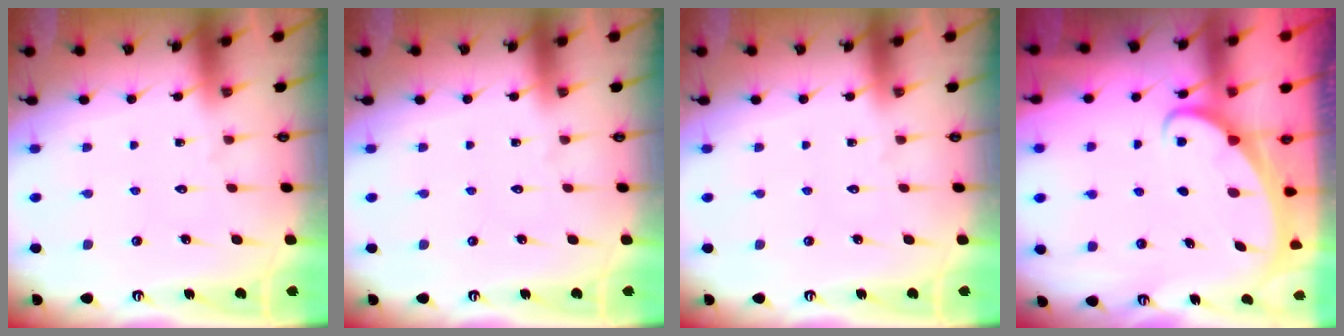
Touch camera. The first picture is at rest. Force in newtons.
{"total": 0.0}
{"total": 0.0}
{"total": 2.2, "press": 2.2, "slide": 0.3}